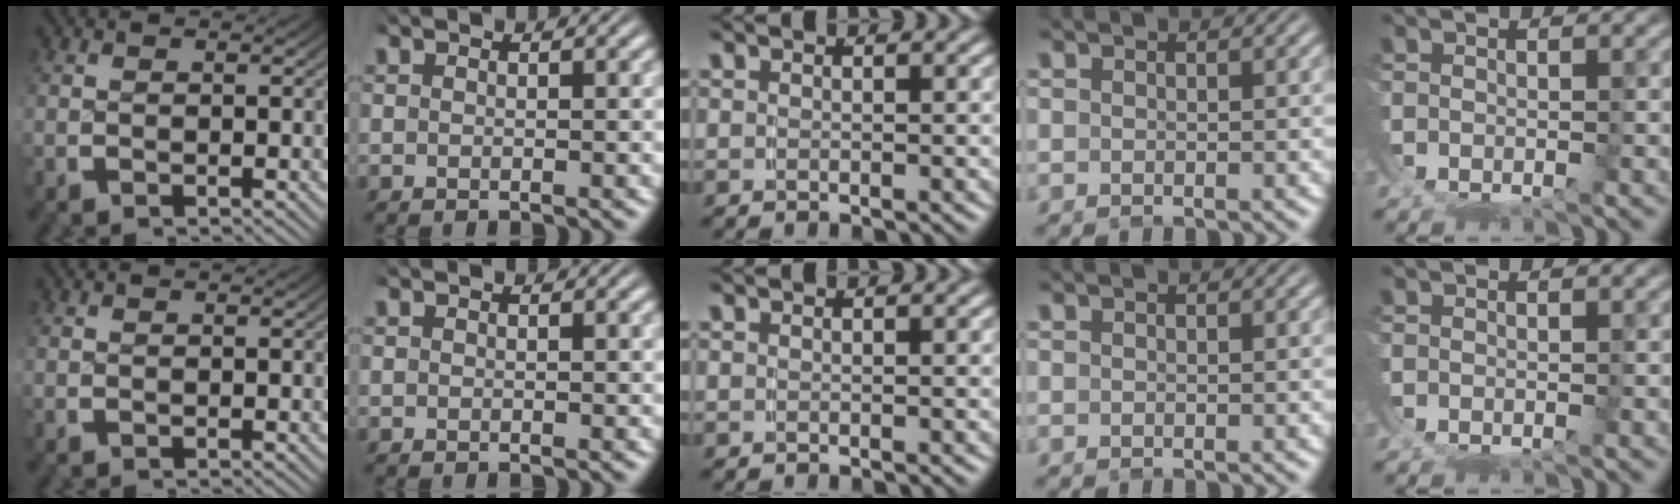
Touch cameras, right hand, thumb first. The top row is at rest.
{}